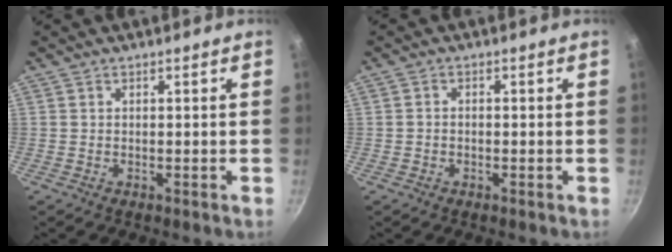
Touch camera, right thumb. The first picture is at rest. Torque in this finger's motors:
{"motor_torque": [-0.07, -0.44, 0.06, -0.19, -0.02]}